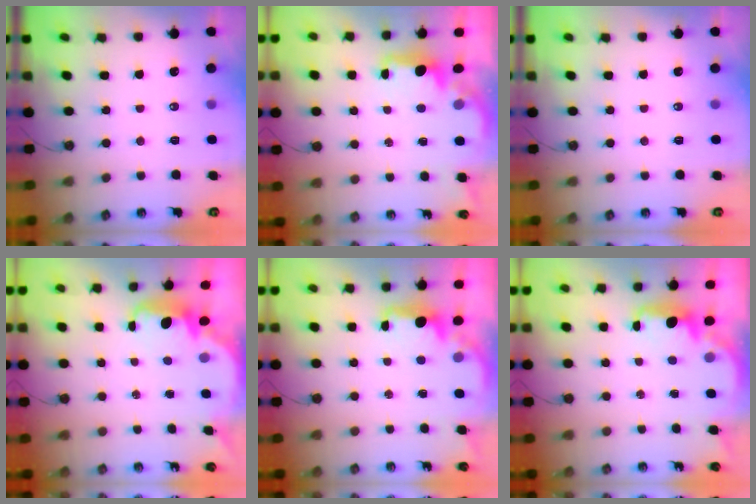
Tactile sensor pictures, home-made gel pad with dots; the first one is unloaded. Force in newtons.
{"total": 2.0, "press": 1.8, "slide": 0.8}
{"total": 0.0}
{"total": 3.5, "press": 3.5, "slide": 0.4}
{"total": 2.4, "press": 2.2, "slide": 0.8}
{"total": 2.4, "press": 2.2, "slide": 0.8}